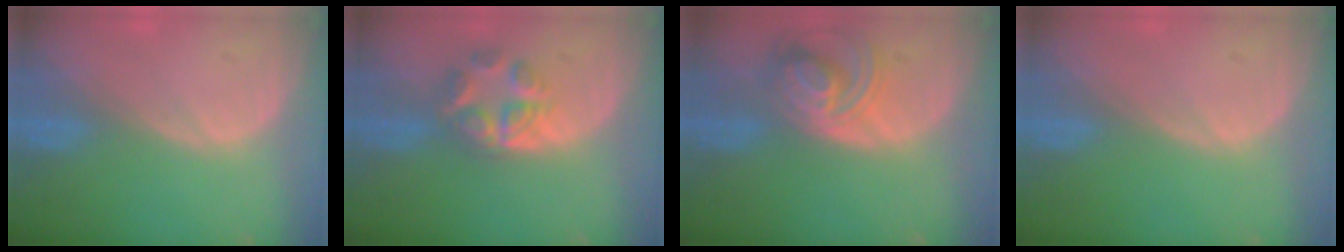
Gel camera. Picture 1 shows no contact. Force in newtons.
{"total": 5.6, "press": 5.3, "slide": 2.0}
{"total": 7.7, "press": 6.9, "slide": 3.4}
{"total": 0.0}